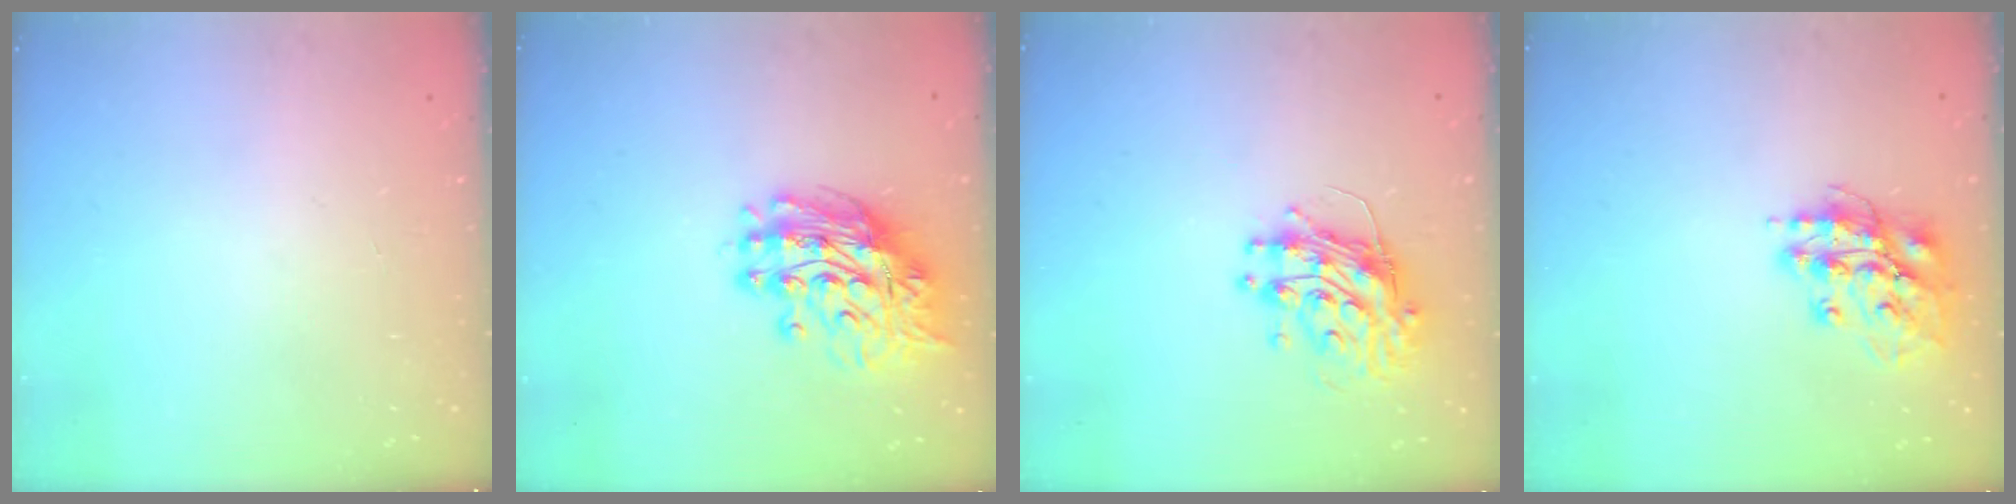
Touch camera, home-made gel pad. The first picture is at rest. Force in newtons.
{"total": 14.5, "press": 14.4, "slide": 1.3}
{"total": 11.4, "press": 11.3, "slide": 1.1}
{"total": 13.9, "press": 13.7, "slide": 2.0}